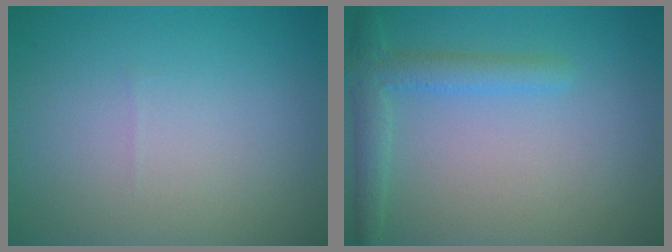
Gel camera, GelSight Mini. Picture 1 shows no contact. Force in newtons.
{"total": 2.8, "press": 2.8, "slide": 0.2}